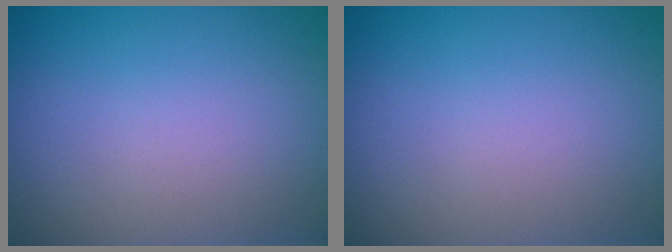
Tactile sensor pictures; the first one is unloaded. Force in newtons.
{"total": 0.0}